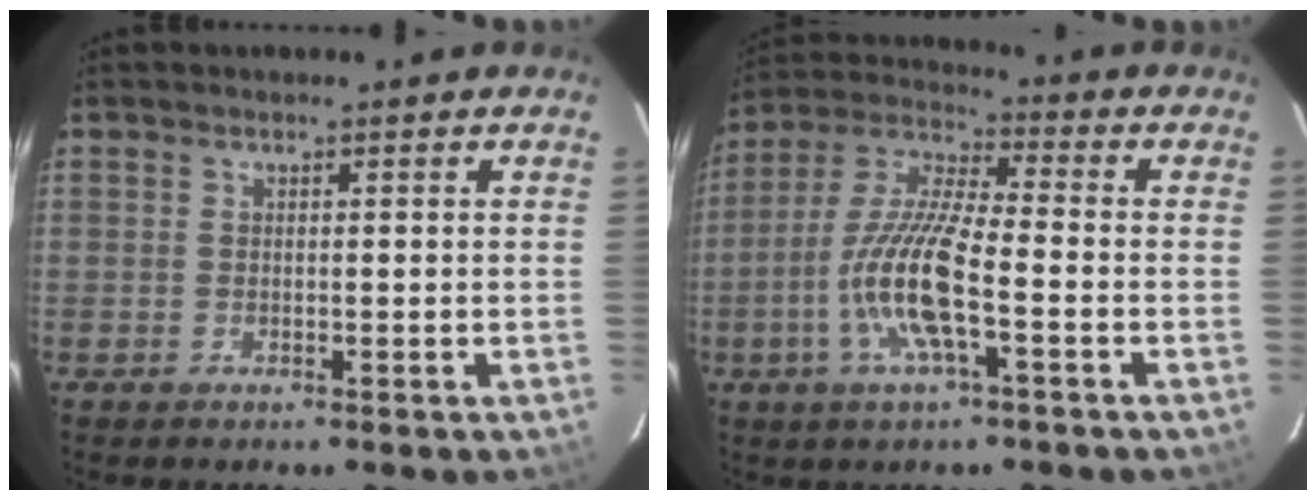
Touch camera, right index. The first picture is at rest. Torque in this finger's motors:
{"motor_torque": [2.14, 0.00, 0.73, 0.21]}